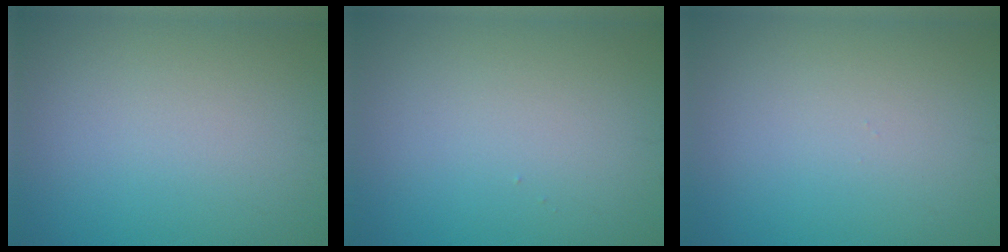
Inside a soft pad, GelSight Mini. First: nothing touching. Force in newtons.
{"total": 0.0}
{"total": 0.0}